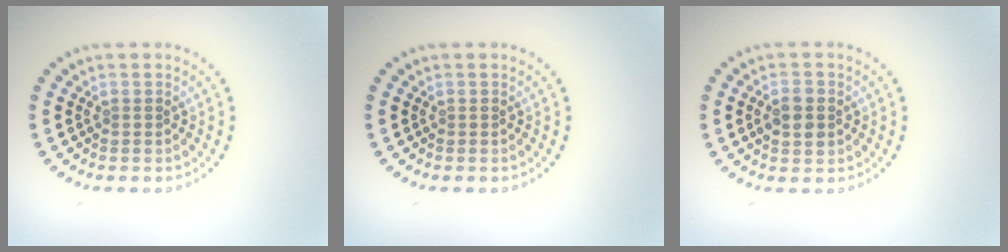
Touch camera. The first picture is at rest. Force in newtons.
{"total": 0.0}
{"total": 2.6, "press": 2.6, "slide": 0.1}